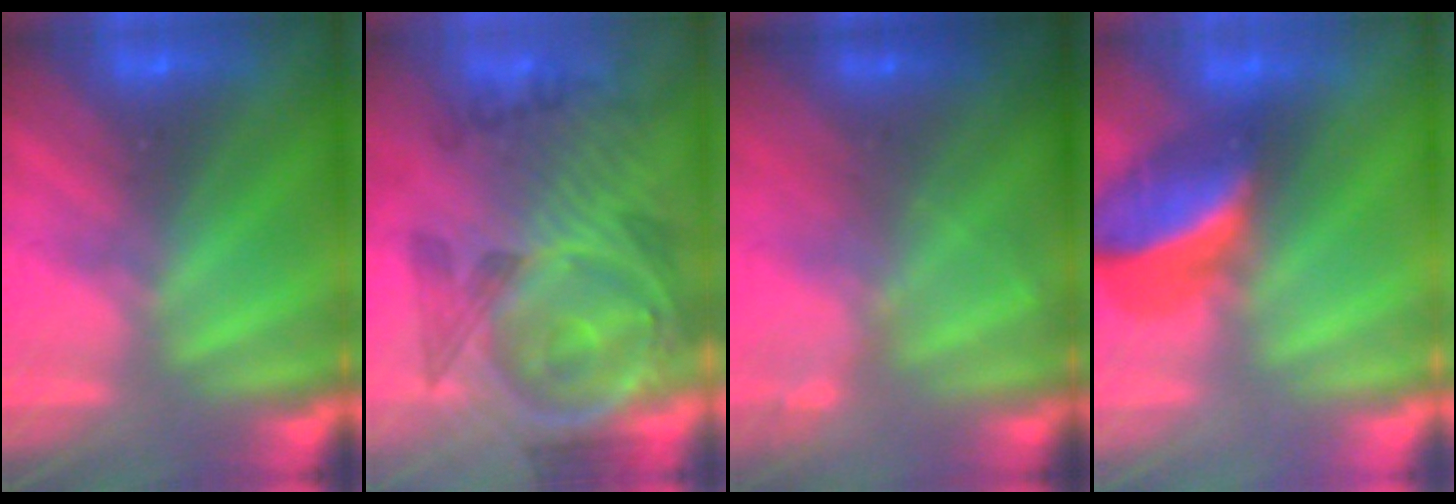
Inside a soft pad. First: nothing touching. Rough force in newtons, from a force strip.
{"total": 11.8}
{"total": 2.3}
{"total": 2.5}